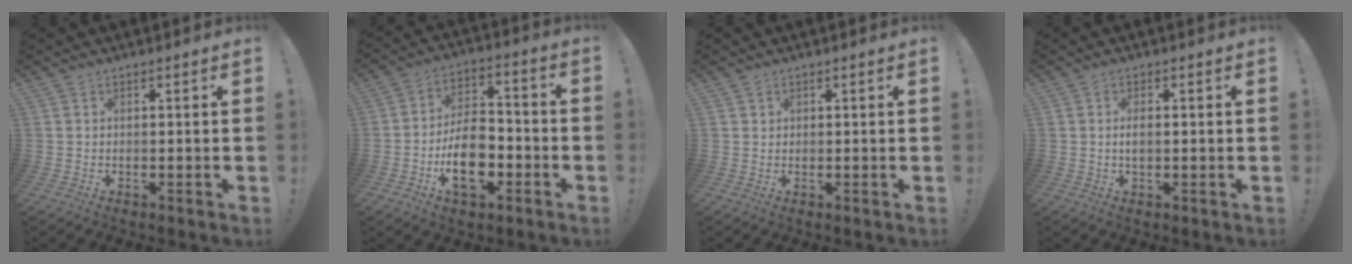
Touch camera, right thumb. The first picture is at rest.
{"total": 14.8, "force": [-5.4, 8.9, 10.6], "torque": [-0.174, 0.032, -0.091]}
{"total": 1.0, "force": [0.7, 0.8, 0.1], "torque": [0.004, -0.002, 0.012]}
{"total": 2.3, "force": [-0.2, 0.8, 2.1], "torque": [-0.038, 0.003, -0.005]}